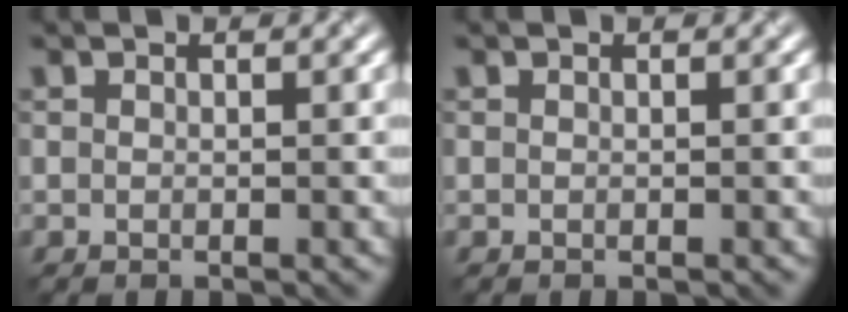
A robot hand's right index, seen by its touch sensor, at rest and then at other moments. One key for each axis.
{"total": 0.0}